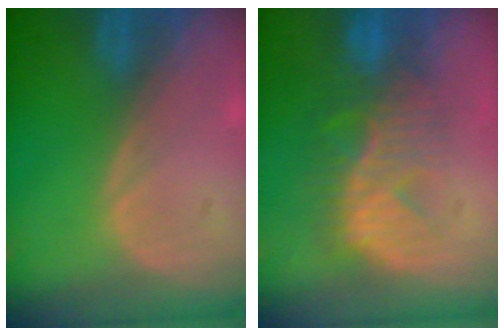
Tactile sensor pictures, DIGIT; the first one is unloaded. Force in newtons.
{"total": 8.8, "press": 8.5, "slide": 2.2}